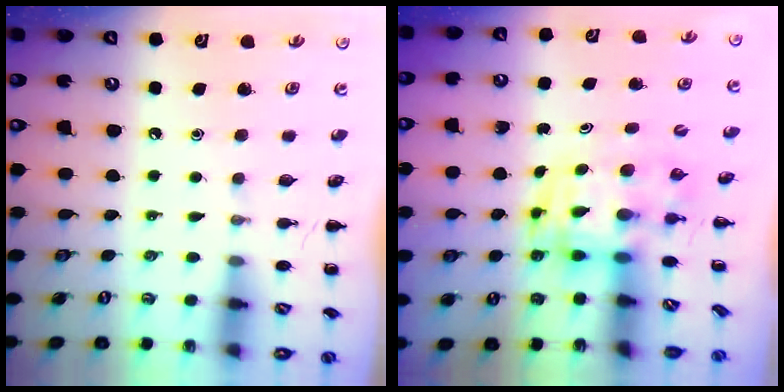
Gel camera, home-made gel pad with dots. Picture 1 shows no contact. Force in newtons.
{"total": 3.6, "press": 3.6, "slide": 0.7}